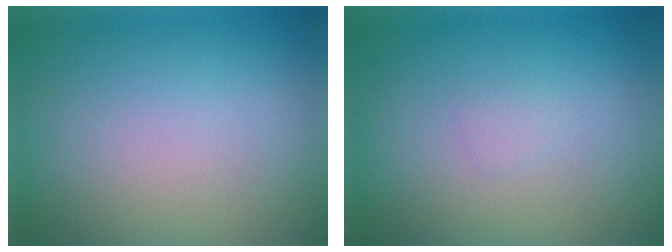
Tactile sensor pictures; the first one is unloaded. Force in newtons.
{"total": 0.6, "press": 0.6, "slide": 0.0}